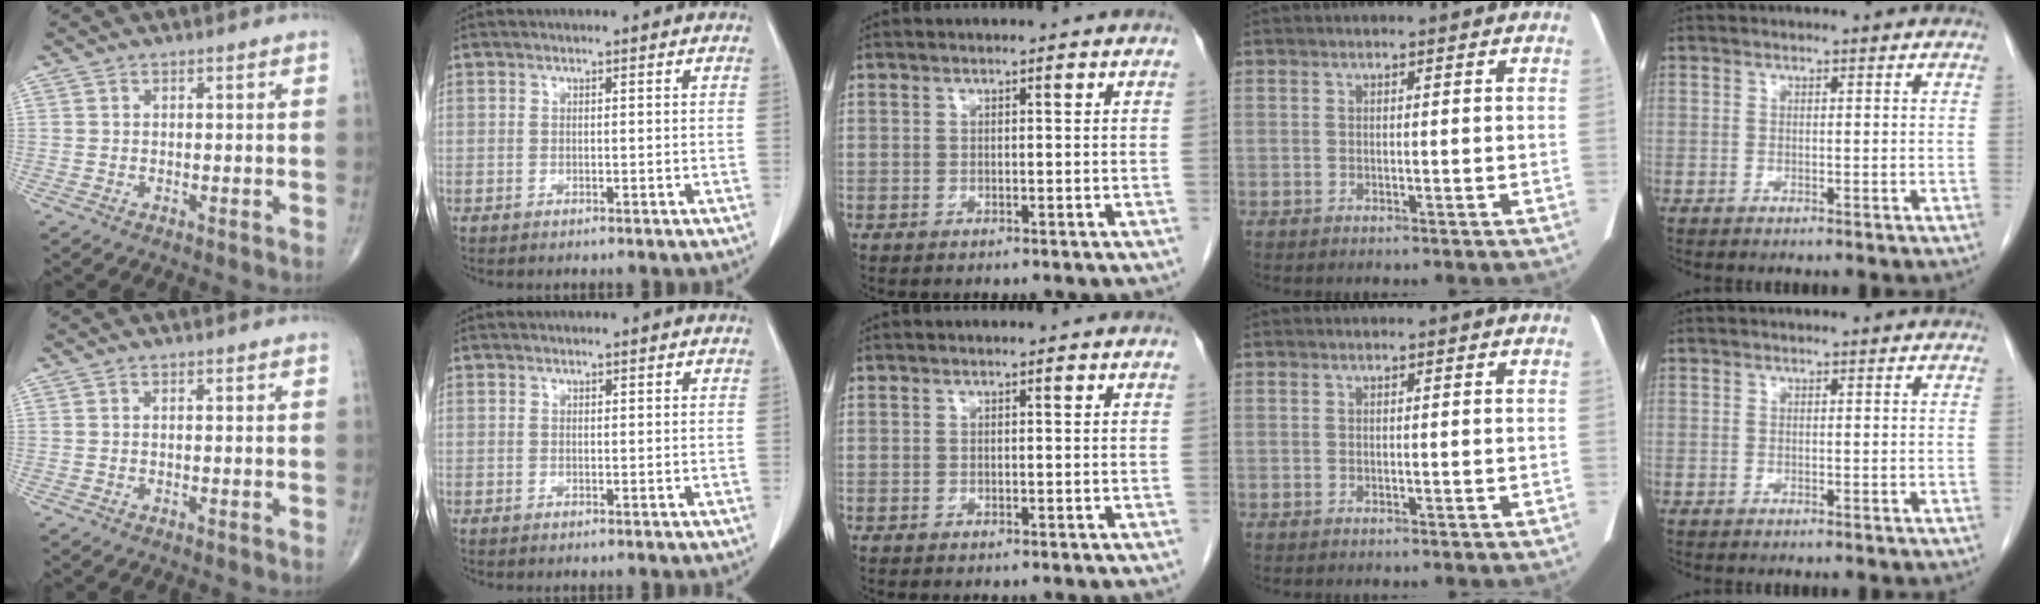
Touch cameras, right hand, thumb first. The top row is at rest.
{}